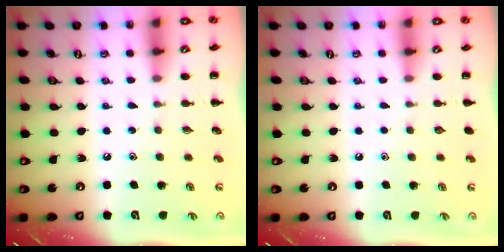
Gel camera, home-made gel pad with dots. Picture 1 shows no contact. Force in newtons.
{"total": 0.0}